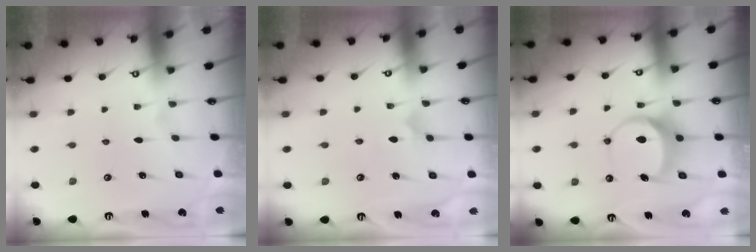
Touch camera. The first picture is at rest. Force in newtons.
{"total": 5.0, "press": 5.0, "slide": 0.4}
{"total": 7.7, "press": 7.7, "slide": 0.8}